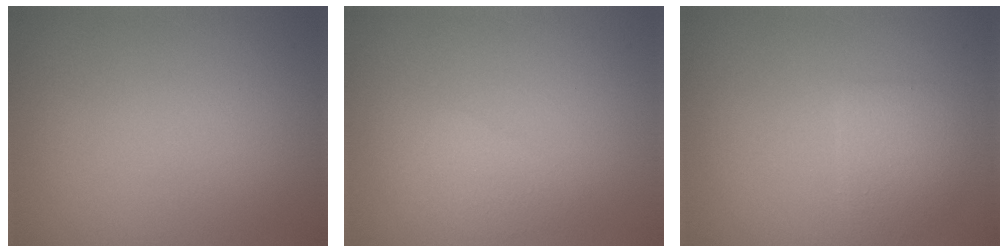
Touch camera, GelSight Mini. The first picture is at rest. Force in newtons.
{"total": 1.7, "press": 1.7, "slide": 0.1}
{"total": 2.2, "press": 2.2, "slide": 0.1}